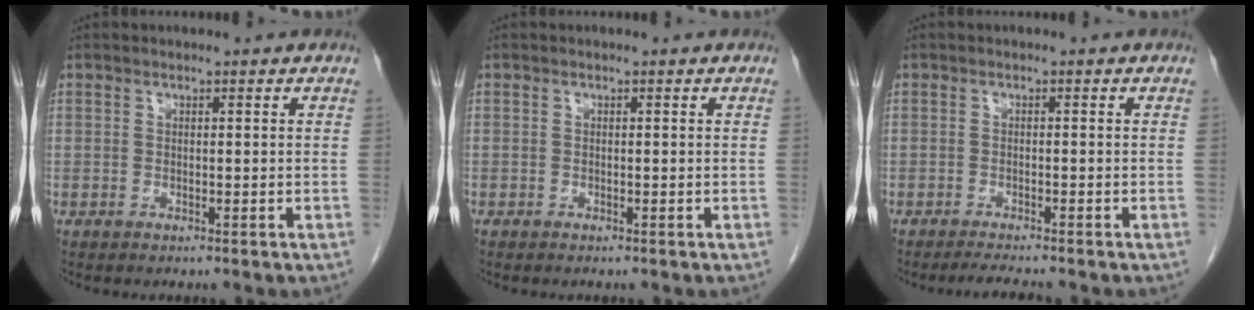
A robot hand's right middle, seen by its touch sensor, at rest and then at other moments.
{"total": 0.0}
{"total": 3.1, "force": [-2.8, -0.1, 1.2], "torque": [-0.023, -0.010, -0.043]}